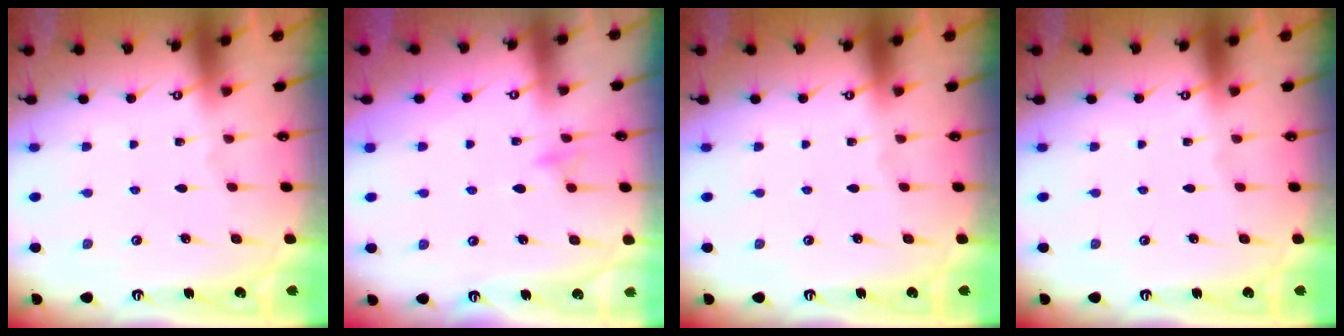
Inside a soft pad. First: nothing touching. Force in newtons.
{"total": 7.7, "press": 7.6, "slide": 0.8}
{"total": 0.0}
{"total": 0.0}